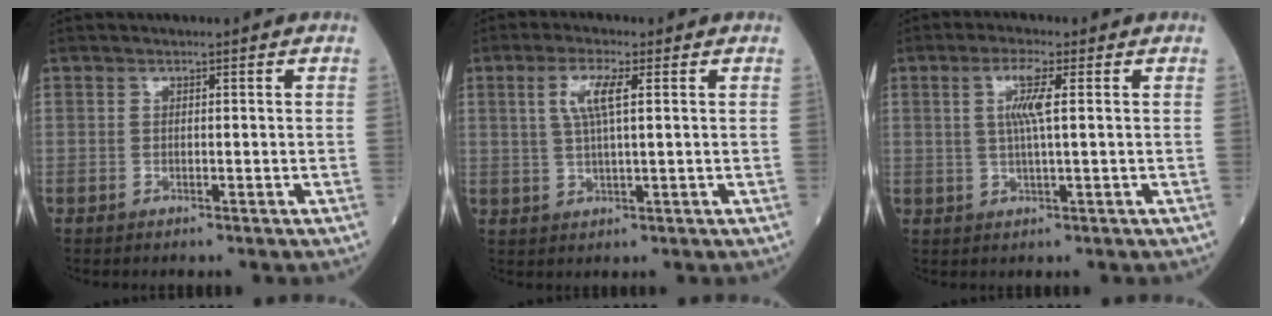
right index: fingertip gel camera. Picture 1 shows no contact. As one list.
[{"total": 5.0, "force": [1.6, 0.6, 4.7], "torque": [-0.100, 0.006, 0.033]}, {"total": 4.6, "force": [1.1, 0.0, 4.5], "torque": [-0.089, 0.004, 0.021]}]